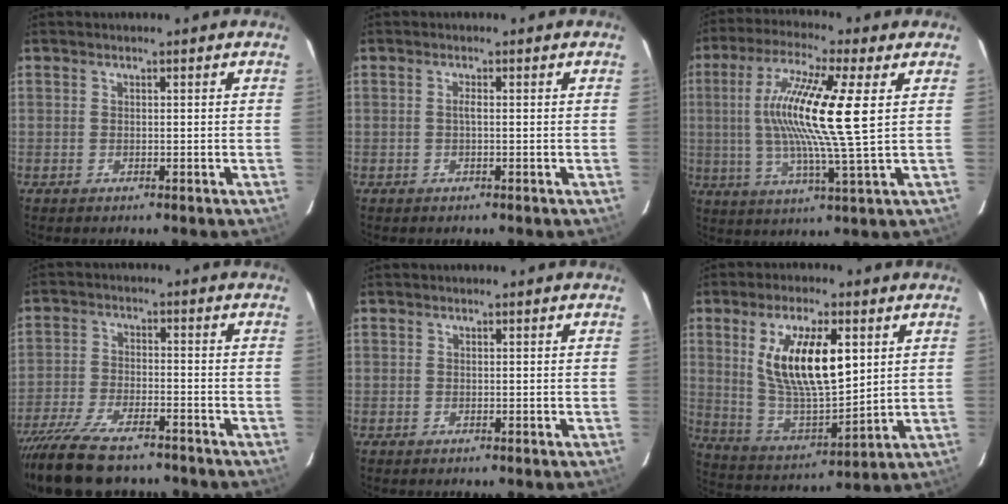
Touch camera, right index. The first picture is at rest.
{"total": 0.9, "force": [-0.1, 0.0, 0.9], "torque": [-0.014, 0.002, -0.004]}
{"total": 15.5, "force": [2.7, 0.2, 15.3], "torque": [-0.275, -0.001, 0.044]}
{"total": 14.9, "force": [-12.2, 4.8, 7.1], "torque": [-0.161, -0.031, -0.211]}
{"total": 0.0}
{"total": 16.5, "force": [4.9, 6.2, 14.5], "torque": [-0.270, -0.003, 0.100]}